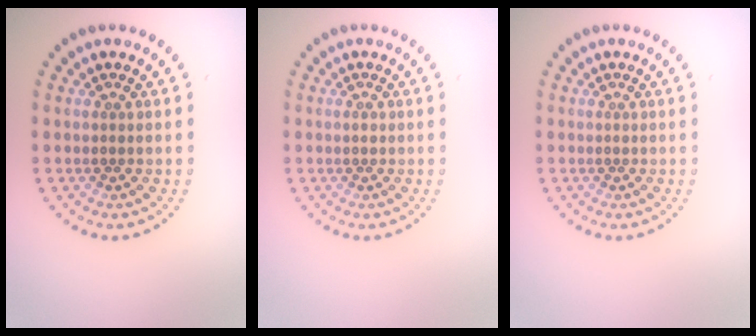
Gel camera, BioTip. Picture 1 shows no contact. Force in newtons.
{"total": 0.6, "press": 0.6, "slide": 0.1}
{"total": 0.0}